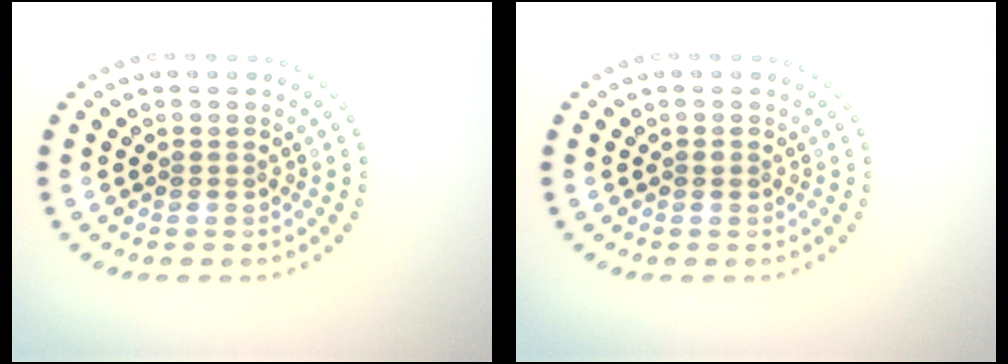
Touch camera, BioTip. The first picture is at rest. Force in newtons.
{"total": 0.6, "press": 0.6, "slide": 0.0}